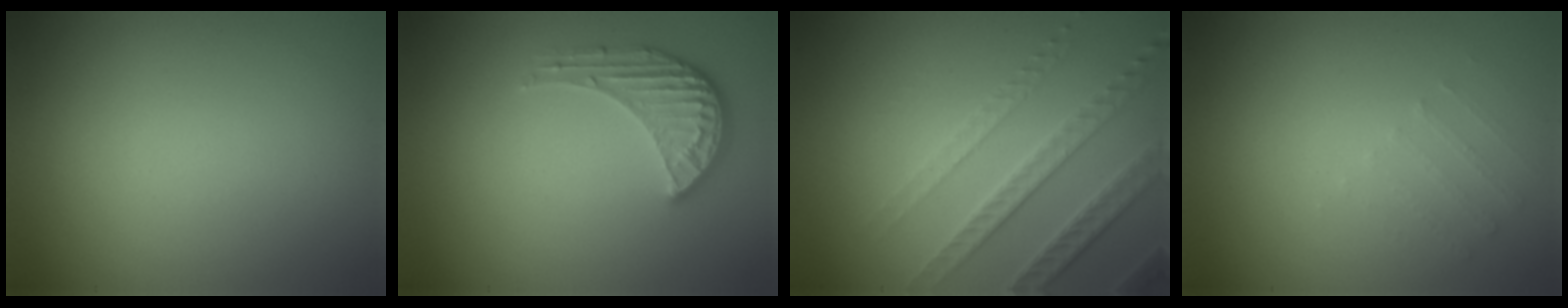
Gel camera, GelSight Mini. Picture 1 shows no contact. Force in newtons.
{"total": 3.4, "press": 3.2, "slide": 1.3}
{"total": 4.4, "press": 3.3, "slide": 2.9}
{"total": 0.6, "press": 0.5, "slide": 0.4}